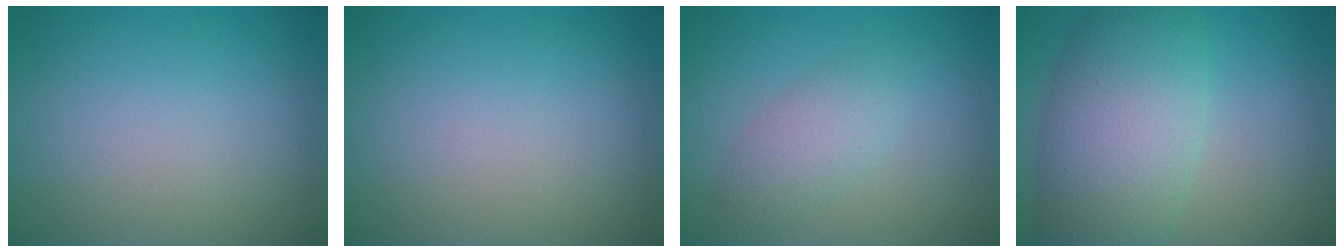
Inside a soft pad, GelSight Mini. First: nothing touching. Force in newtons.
{"total": 0.0}
{"total": 2.7, "press": 2.7, "slide": 0.1}
{"total": 8.6, "press": 8.6, "slide": 0.4}